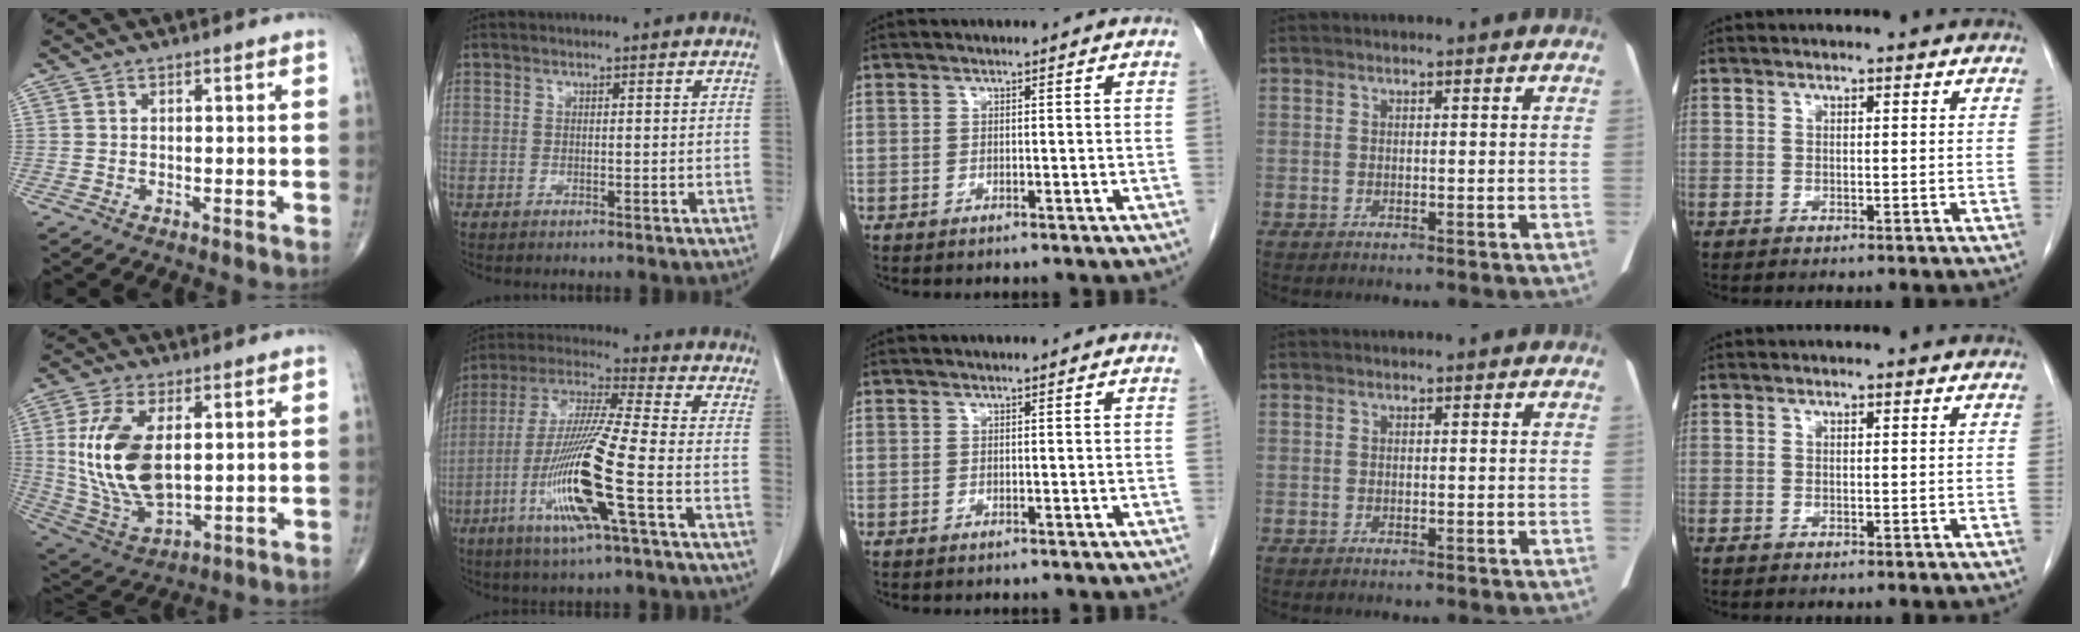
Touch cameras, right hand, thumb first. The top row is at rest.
{"thumb": {"total": 17.0, "force": [2.5, 8.9, 14.2], "torque": [-0.284, -0.018, 0.062]}, "index": {"total": 16.0, "force": [-5.3, -0.3, 15.1], "torque": [-0.311, -0.018, -0.107]}}